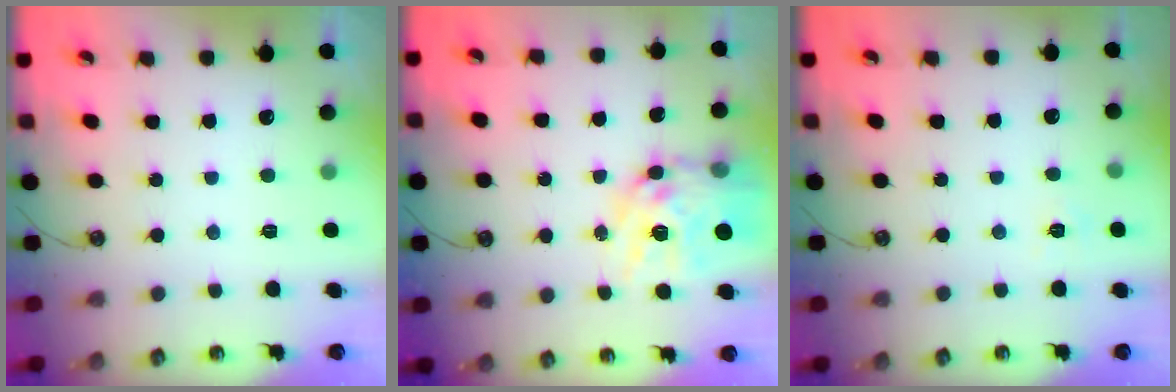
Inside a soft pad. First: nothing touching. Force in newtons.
{"total": 17.1, "press": 17.0, "slide": 1.6}
{"total": 3.8, "press": 3.8, "slide": 0.3}